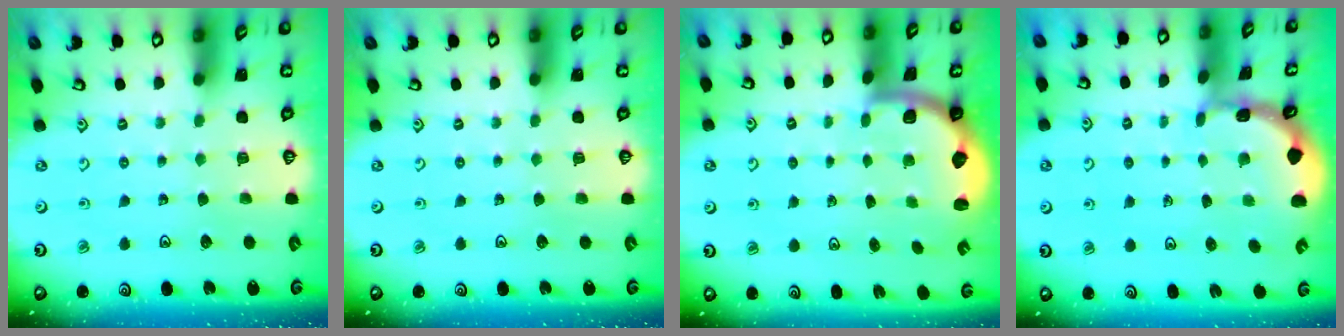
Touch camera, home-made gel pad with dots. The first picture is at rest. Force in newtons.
{"total": 0.0}
{"total": 1.9, "press": 1.8, "slide": 0.5}
{"total": 1.4, "press": 1.4, "slide": 0.1}